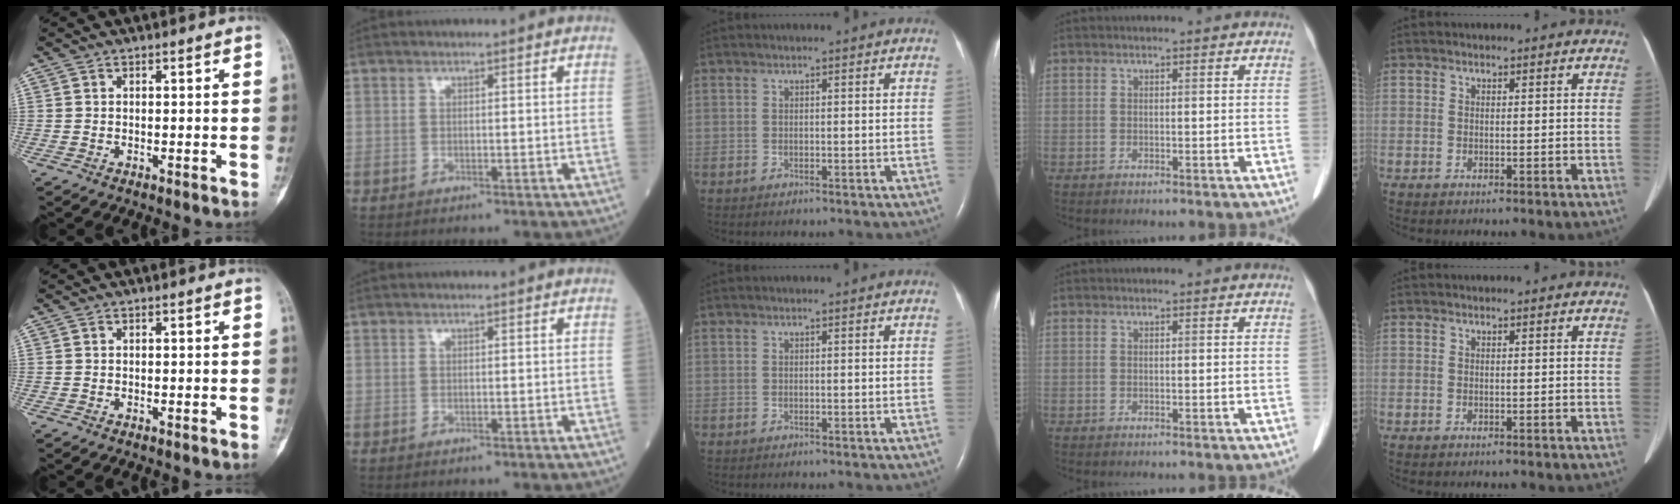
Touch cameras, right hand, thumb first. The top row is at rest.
{}